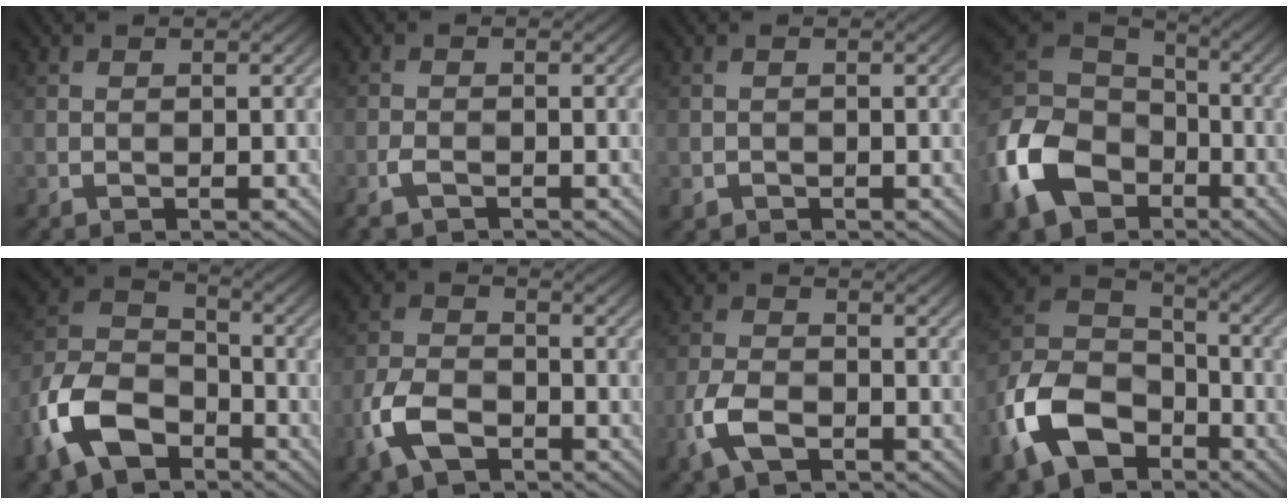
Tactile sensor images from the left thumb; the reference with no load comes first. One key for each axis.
{"total": 2.3, "fx": -1.6, "fy": 0.9, "fz": 1.4, "tx": -0.037, "ty": -0.006, "tz": -0.036}
{"total": 0.8, "fx": -0.4, "fy": 0.7, "fz": 0.0, "tx": 0.002, "ty": -0.004, "tz": -0.008}
{"total": 15.6, "fx": -6.7, "fy": 11.2, "fz": 8.6, "tx": -0.245, "ty": -0.030, "tz": -0.144}
{"total": 12.8, "fx": -6.8, "fy": 7.7, "fz": 7.5, "tx": -0.189, "ty": -0.010, "tz": -0.155}
{"total": 6.9, "fx": -3.7, "fy": 3.9, "fz": 4.4, "tx": -0.104, "ty": -0.003, "tz": -0.085}
{"total": 5.5, "fx": -2.8, "fy": 2.9, "fz": 3.7, "tx": -0.092, "ty": -0.007, "tz": -0.066}
{"total": 14.0, "fx": -7.2, "fy": 8.9, "fz": 8.0, "tx": -0.204, "ty": -0.020, "tz": -0.159}